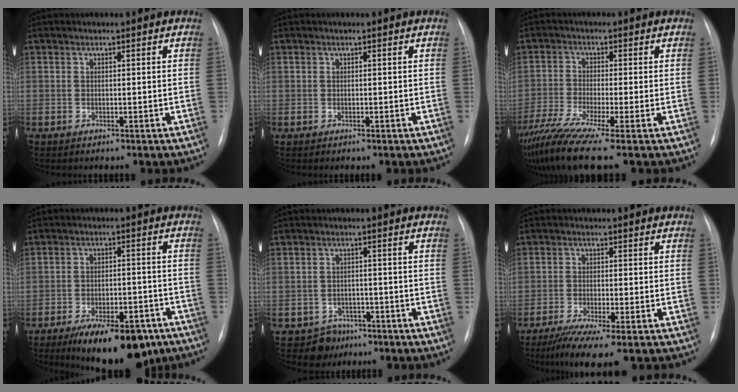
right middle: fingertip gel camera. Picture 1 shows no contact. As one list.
[{"total": 0.0}, {"total": 9.8, "force": [-7.1, -0.9, 6.6], "torque": [-0.116, -0.029, -0.122]}, {"total": 13.7, "force": [-9.6, 5.1, 8.3], "torque": [-0.101, 0.005, -0.139]}, {"total": 3.7, "force": [-2.4, 2.8, -0.1], "torque": [0.005, 0.010, -0.028]}, {"total": 8.2, "force": [-5.7, 0.4, 5.8], "torque": [-0.092, -0.023, -0.087]}]